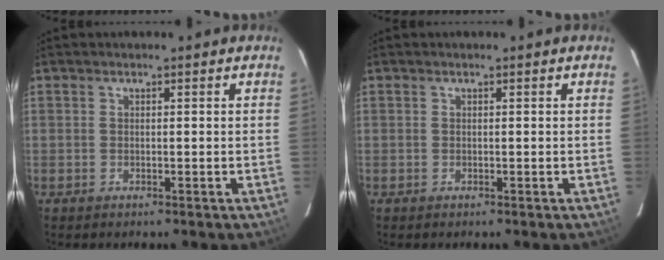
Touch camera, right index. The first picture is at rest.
{"total": 0.0}